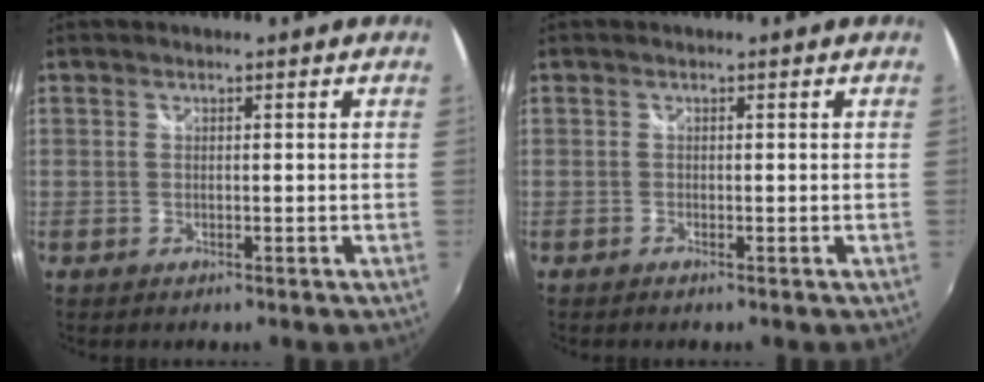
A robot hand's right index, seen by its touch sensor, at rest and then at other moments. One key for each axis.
{"total": 0.0}